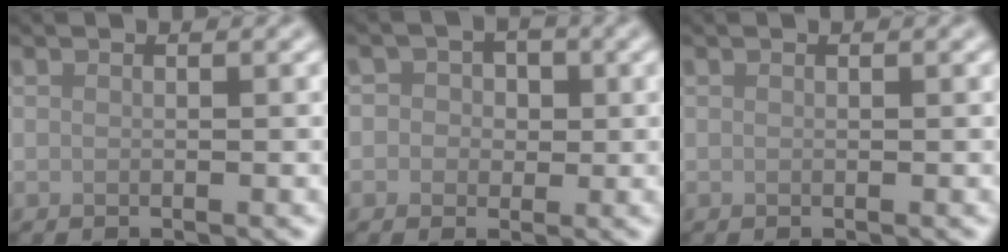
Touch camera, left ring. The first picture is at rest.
{"total": 3.6, "force": [0.8, 3.2, 1.5], "torque": [0.004, 0.014, -0.013]}
{"total": 0.0}